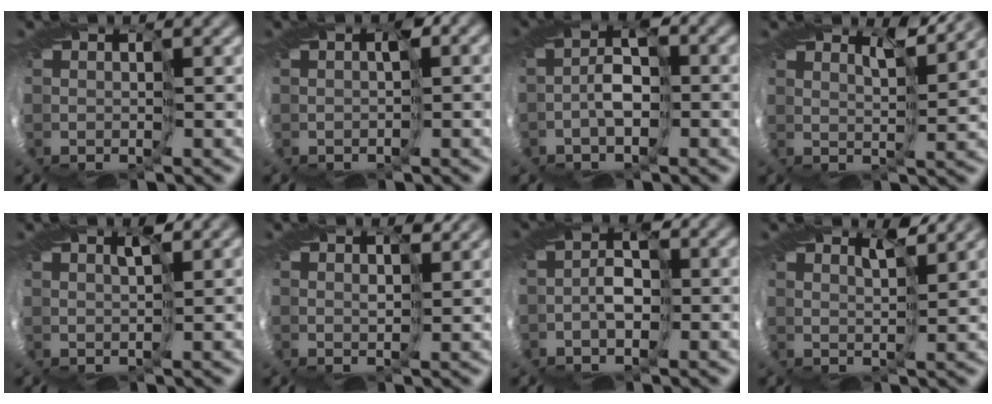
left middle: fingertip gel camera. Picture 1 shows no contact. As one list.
[{"total": 2.9, "force": [0.2, 1.6, 2.4], "torque": [-0.032, 0.006, 0.007]}, {"total": 3.5, "force": [-1.2, 1.8, 2.7], "torque": [-0.068, 0.005, -0.026]}, {"total": 2.8, "force": [2.7, 0.0, 0.7], "torque": [-0.012, 0.011, 0.025]}, {"total": 1.3, "force": [1.1, 0.0, 0.7], "torque": [-0.008, 0.009, 0.006]}, {"total": 2.4, "force": [2.0, 0.9, 1.0], "torque": [-0.024, 0.008, 0.018]}, {"total": 2.8, "force": [-1.1, 1.8, 1.9], "torque": [-0.042, 0.002, -0.024]}, {"total": 2.2, "force": [2.2, 0.0, 0.3], "torque": [-0.007, 0.007, 0.018]}]